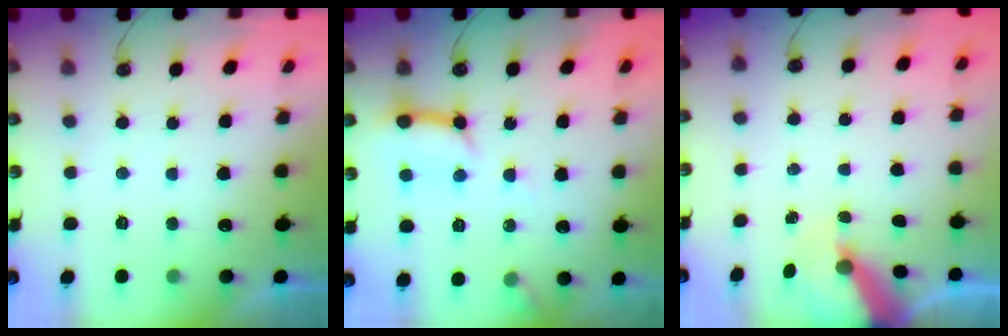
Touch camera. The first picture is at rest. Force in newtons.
{"total": 12.8, "press": 12.7, "slide": 1.4}
{"total": 7.7, "press": 7.7, "slide": 0.7}